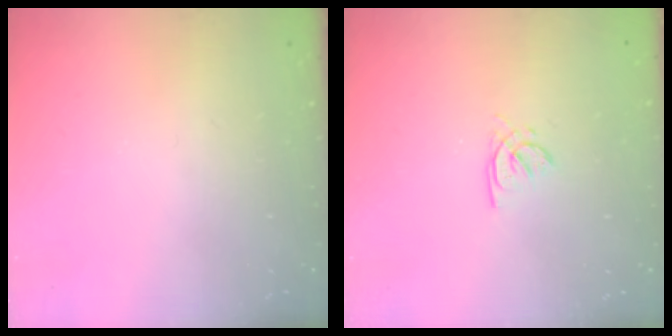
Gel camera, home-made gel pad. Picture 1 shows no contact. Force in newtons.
{"total": 2.2, "press": 2.2, "slide": 0.2}